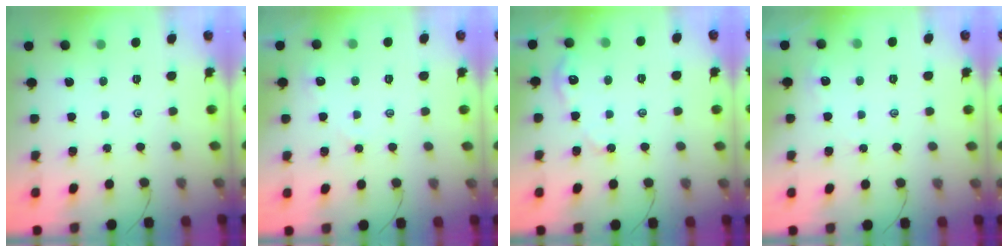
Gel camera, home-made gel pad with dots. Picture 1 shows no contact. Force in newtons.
{"total": 2.4, "press": 2.4, "slide": 0.4}
{"total": 3.5, "press": 3.5, "slide": 0.2}
{"total": 1.4, "press": 1.4, "slide": 0.2}